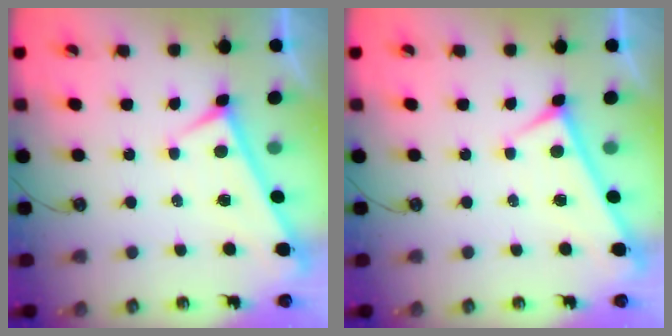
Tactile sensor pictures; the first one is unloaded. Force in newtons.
{"total": 0.0}